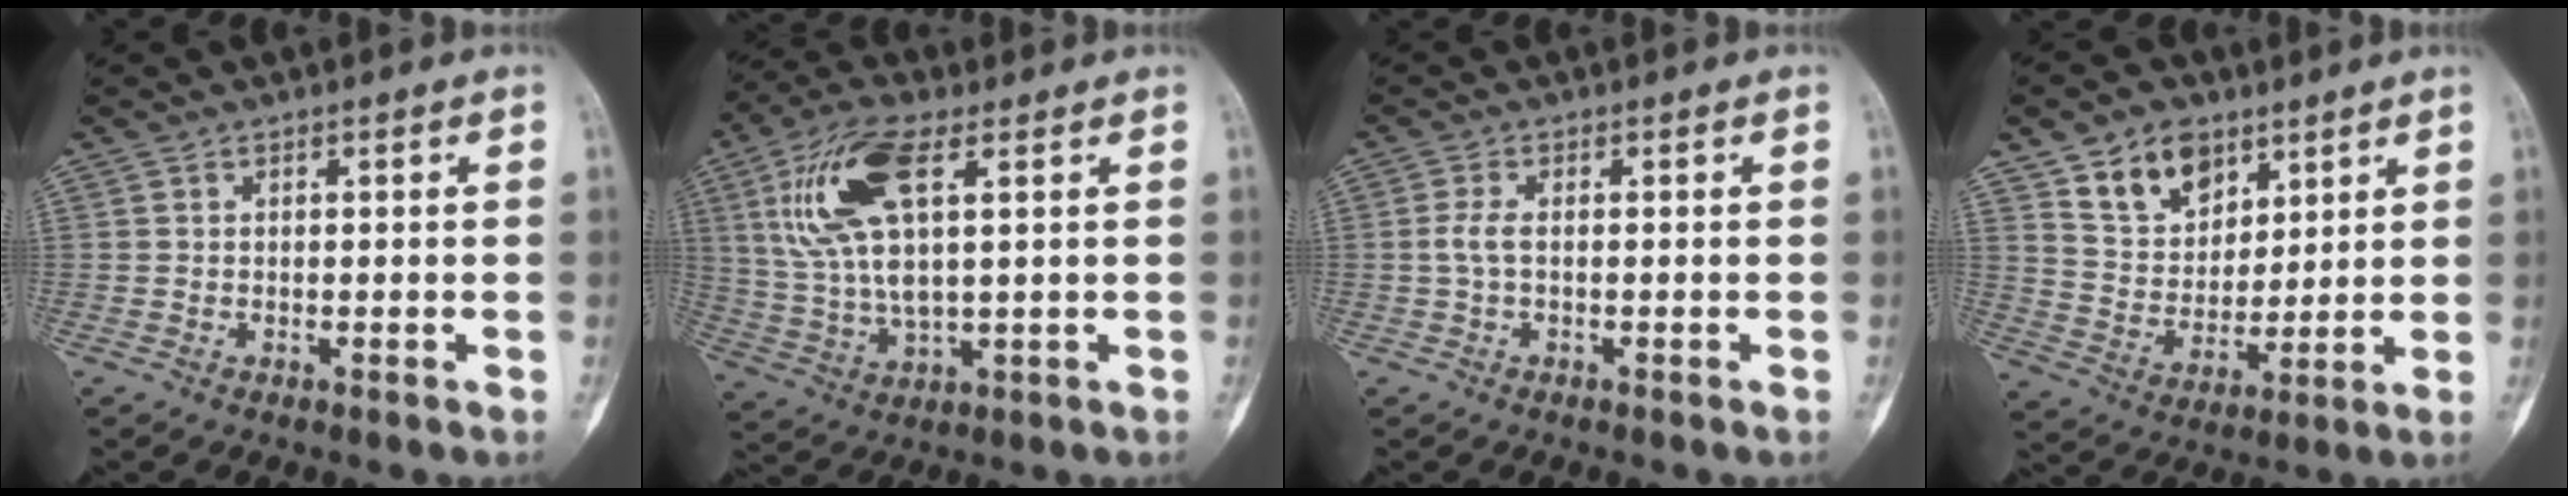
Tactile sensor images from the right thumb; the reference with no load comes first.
{"total": 15.2, "force": [4.9, 5.4, 13.4], "torque": [-0.282, 0.001, 0.097]}
{"total": 2.3, "force": [-0.3, 0.7, 2.1], "torque": [-0.053, -0.001, -0.008]}
{"total": 11.5, "force": [7.1, 7.7, 4.7], "torque": [-0.051, -0.038, 0.134]}